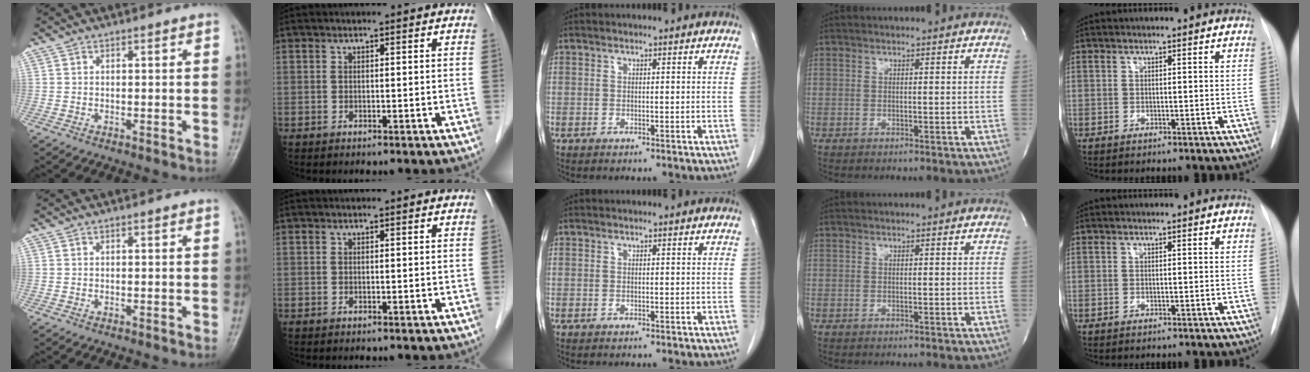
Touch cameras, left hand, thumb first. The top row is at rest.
{}